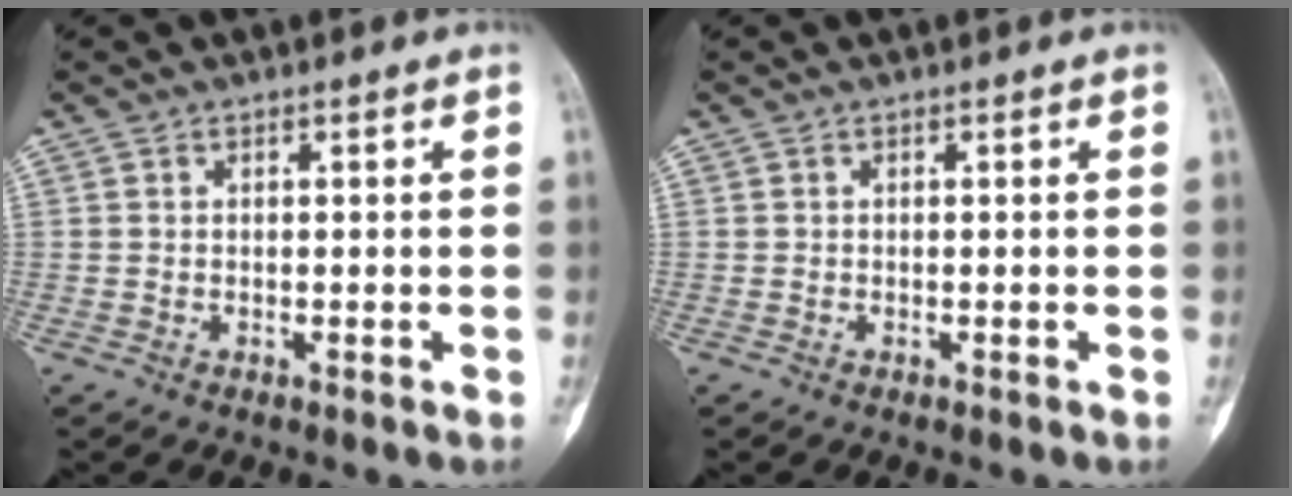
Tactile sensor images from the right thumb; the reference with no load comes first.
{"total": 0.0}